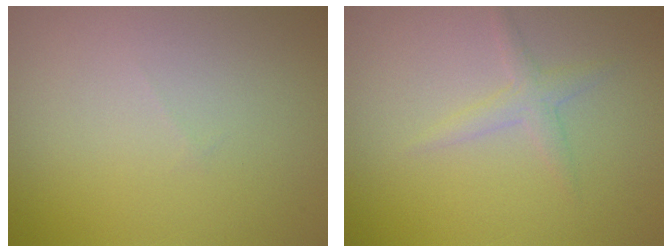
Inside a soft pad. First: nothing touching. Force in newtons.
{"total": 1.6, "press": 1.6, "slide": 0.1}